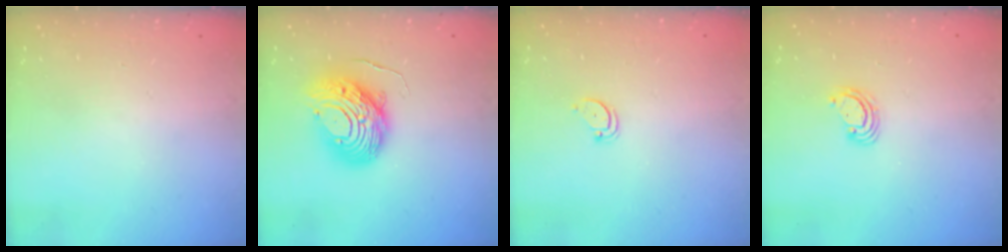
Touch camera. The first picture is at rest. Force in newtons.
{"total": 12.8, "press": 12.7, "slide": 1.3}
{"total": 2.6, "press": 2.6, "slide": 0.1}
{"total": 2.4, "press": 2.4, "slide": 0.2}